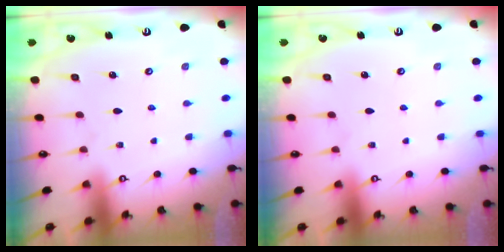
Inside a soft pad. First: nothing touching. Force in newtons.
{"total": 0.0}